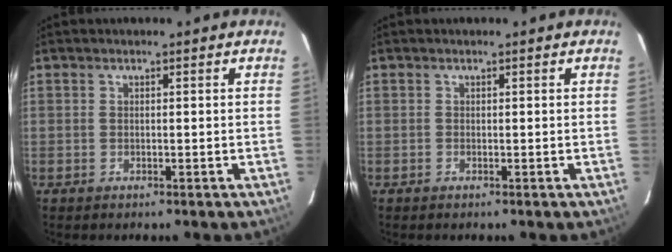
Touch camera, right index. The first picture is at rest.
{"total": 0.0}